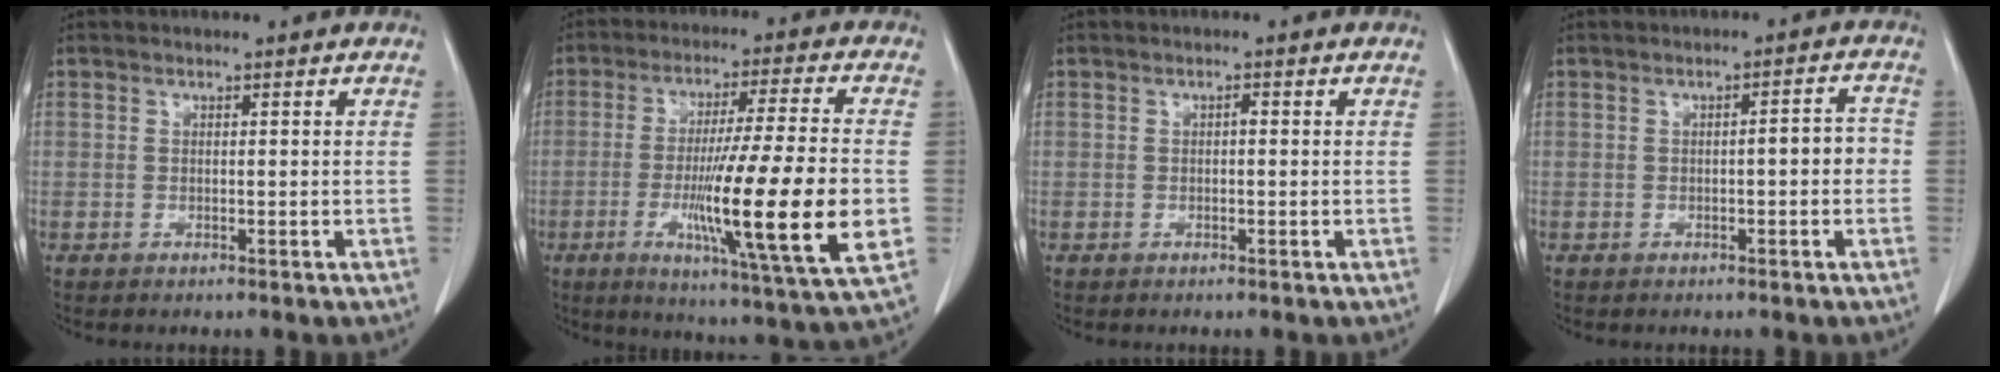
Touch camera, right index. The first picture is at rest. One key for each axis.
{"total": 19.4, "fx": -3.7, "fy": -0.4, "fz": 19.0, "tx": -0.299, "ty": -0.026, "tz": -0.061}
{"total": 0.6, "fx": 0.0, "fy": 0.2, "fz": 0.6, "tx": -0.010, "ty": 0.002, "tz": -0.001}
{"total": 3.3, "fx": -0.5, "fy": 0.8, "fz": 3.2, "tx": -0.041, "ty": 0.013, "tz": -0.006}